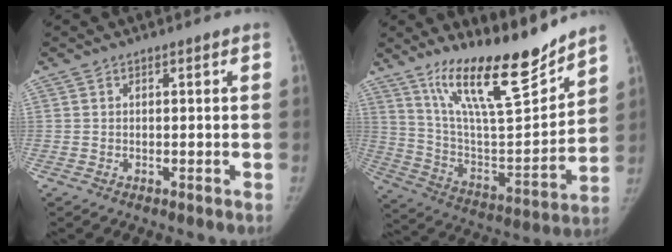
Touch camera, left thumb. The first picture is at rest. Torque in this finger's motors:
{"motor_torque": [0.20, 0.19, 1.41, -1.37, 0.29]}